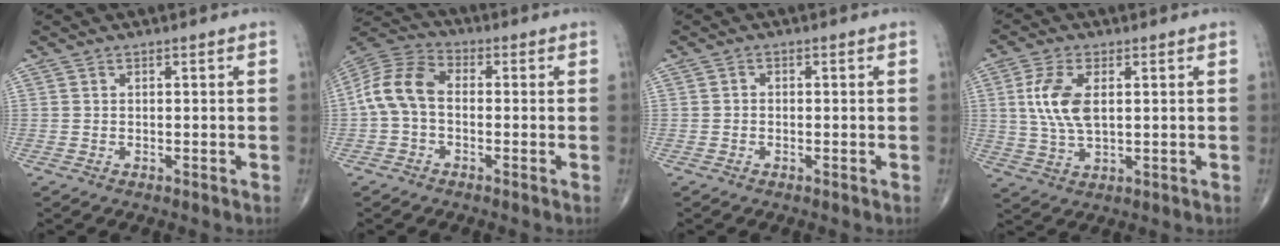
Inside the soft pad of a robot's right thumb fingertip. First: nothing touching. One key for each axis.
{"total": 9.7, "fx": -0.8, "fy": 6.4, "fz": 7.2, "tx": -0.143, "ty": 0.029, "tz": -0.030}
{"total": 0.7, "fx": -0.4, "fy": 0.5, "fz": 0.3, "tx": 0.004, "ty": 0.004, "tz": -0.012}
{"total": 8.8, "fx": 1.7, "fy": 4.4, "fz": 7.4, "tx": -0.161, "ty": -0.004, "tz": 0.035}